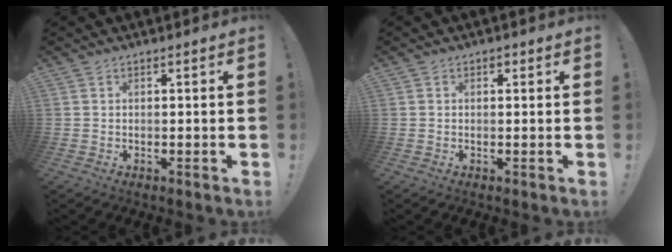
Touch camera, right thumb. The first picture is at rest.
{"total": 0.8, "force": [0.2, 0.7, 0.4], "torque": [-0.003, 0.000, 0.001]}